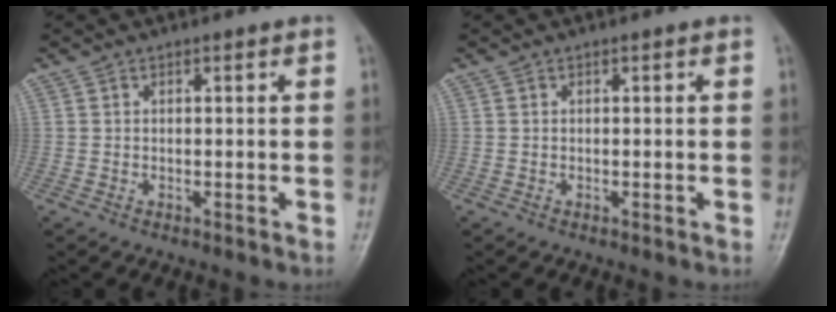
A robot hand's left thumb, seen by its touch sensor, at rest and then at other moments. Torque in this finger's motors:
{"motor_torque": [0.00, 0.00, 0.00, 0.00, 0.00]}